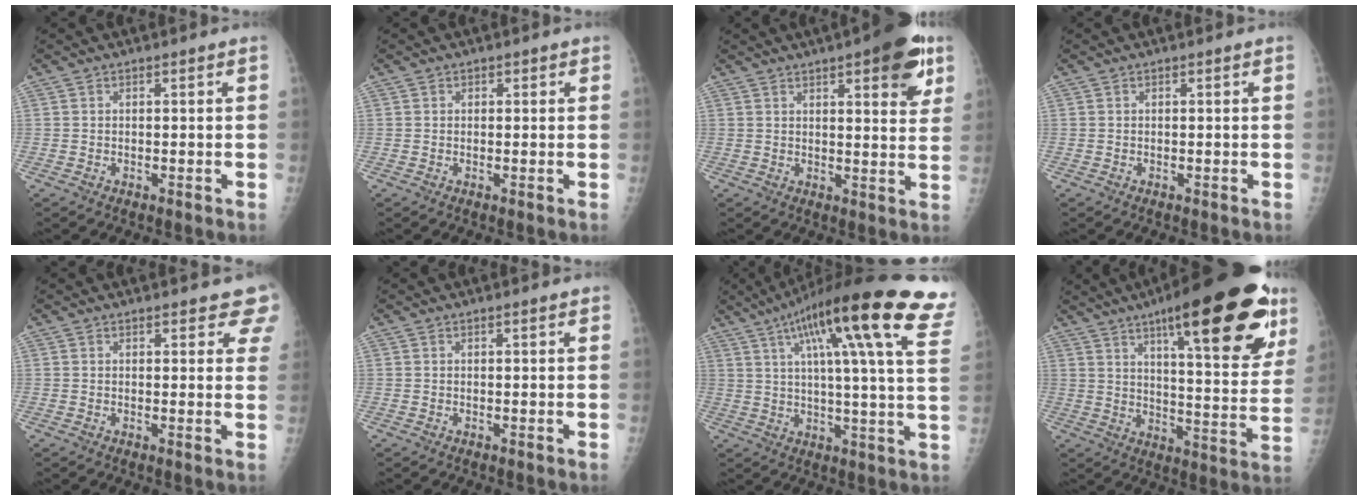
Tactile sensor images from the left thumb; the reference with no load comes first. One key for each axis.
{"total": 0.7, "fx": 0.3, "fy": 0.6, "fz": 0.1, "tx": 0.008, "ty": 0.001, "tz": 0.002}
{"total": 12.2, "fx": 6.3, "fy": 3.8, "fz": 9.8, "tx": -0.096, "ty": -0.022, "tz": 0.075}
{"total": 0.0}
{"total": 5.5, "fx": 4.6, "fy": 2.1, "fz": 2.2, "tx": 0.012, "ty": -0.016, "tz": 0.039}
{"total": 0.9, "fx": 0.6, "fy": 0.1, "fz": 0.6, "tx": -0.006, "ty": 0.001, "tz": 0.008}
{"total": 28.1, "fx": 15.0, "fy": 4.4, "fz": 23.3, "tx": -0.308, "ty": -0.011, "tz": 0.198}
{"total": 27.6, "fx": 15.4, "fy": 7.1, "fz": 21.8, "tx": -0.278, "ty": -0.047, "tz": 0.221}